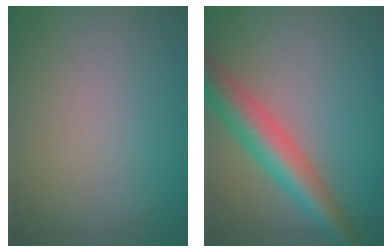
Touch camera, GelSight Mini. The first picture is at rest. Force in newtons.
{"total": 6.1, "press": 6.1, "slide": 0.2}